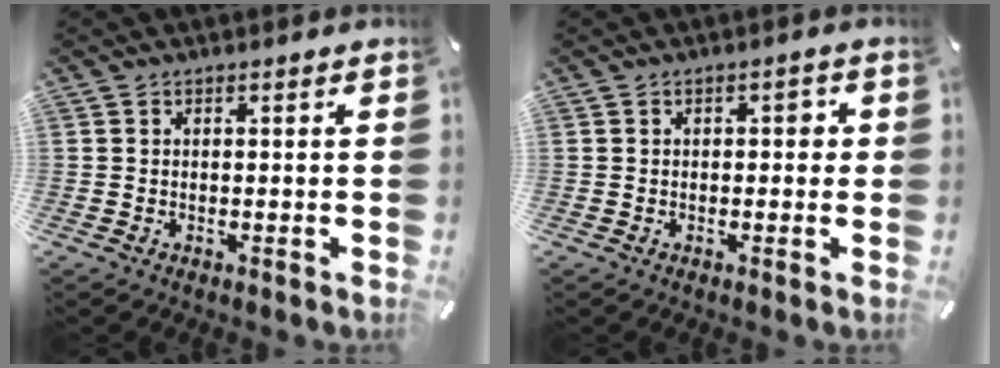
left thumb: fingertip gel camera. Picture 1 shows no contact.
{"total": 2.1, "force": [0.0, 1.3, 1.7], "torque": [-0.026, 0.007, -0.006]}